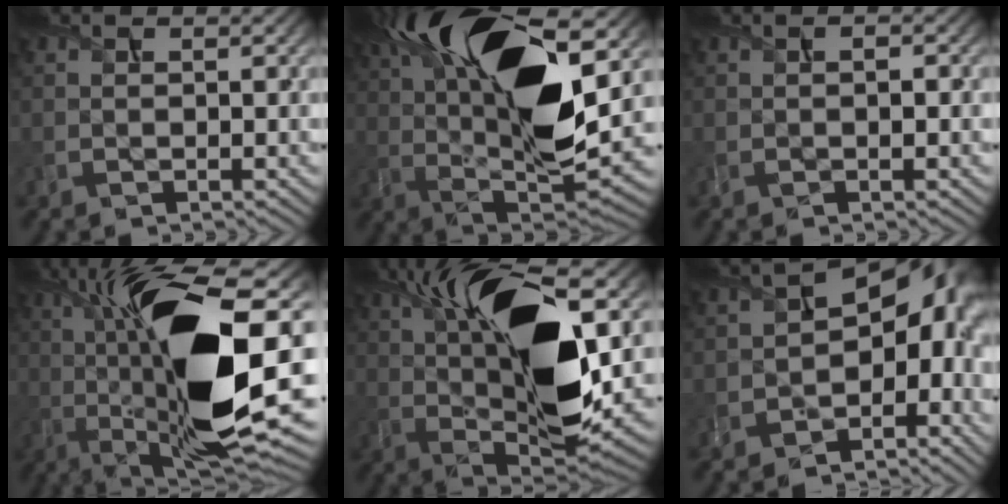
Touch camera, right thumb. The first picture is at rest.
{"total": 19.3, "force": [6.0, 7.5, 16.8], "torque": [-0.300, 0.038, 0.085]}
{"total": 1.5, "force": [-0.4, 0.6, 1.4], "torque": [-0.024, 0.000, -0.007]}
{"total": 20.3, "force": [0.9, 6.9, 19.1], "torque": [-0.332, 0.013, 0.011]}
{"total": 17.6, "force": [4.6, 6.4, 15.7], "torque": [-0.276, 0.015, 0.069]}
{"total": 13.1, "force": [-3.3, 8.7, 9.2], "torque": [-0.124, -0.033, -0.041]}